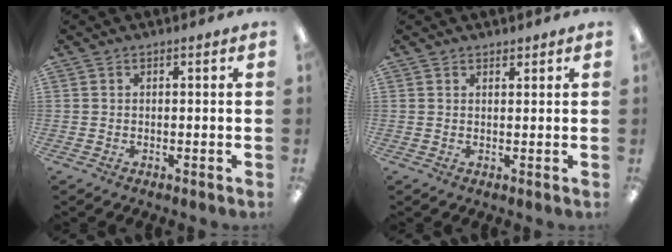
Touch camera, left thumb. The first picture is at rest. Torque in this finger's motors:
{"motor_torque": [-0.02, 0.17, -0.38, -0.21, -0.02]}